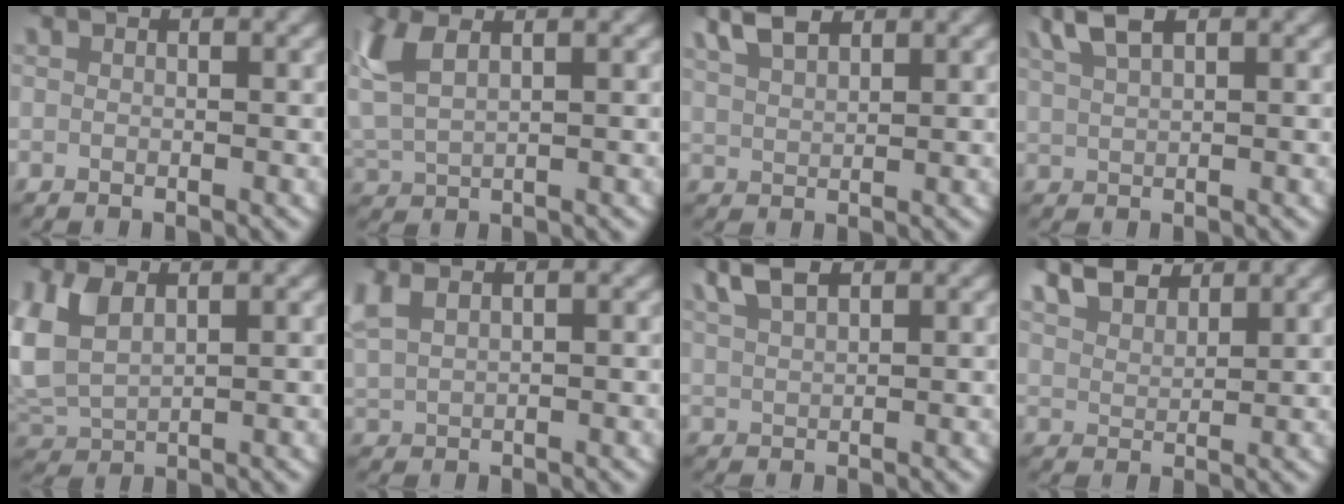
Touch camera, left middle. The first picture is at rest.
{"total": 4.7, "force": [2.2, 2.7, 3.1], "torque": [-0.098, -0.002, 0.045]}
{"total": 3.8, "force": [3.1, 1.4, 1.6], "torque": [-0.044, -0.002, 0.063]}
{"total": 3.7, "force": [2.7, 1.2, 2.2], "torque": [-0.052, 0.006, 0.051]}
{"total": 6.4, "force": [1.2, 5.1, 3.7], "torque": [-0.129, -0.014, 0.031]}
{"total": 4.0, "force": [2.1, 2.6, 2.3], "torque": [-0.068, 0.005, 0.041]}
{"total": 3.5, "force": [2.9, 1.1, 1.7], "torque": [-0.043, 0.003, 0.057]}
{"total": 5.5, "force": [4.4, 2.6, 2.0], "torque": [-0.052, 0.000, 0.078]}